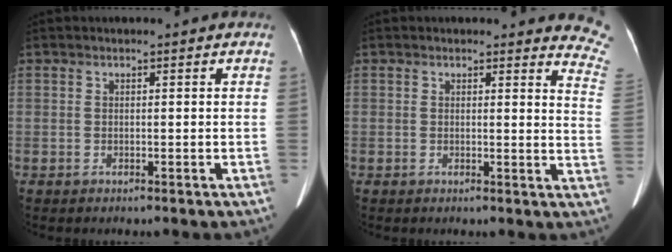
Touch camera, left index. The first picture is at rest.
{"total": 7.7, "force": [7.7, 1.0, 0.4], "torque": [0.024, -0.076, 0.038]}